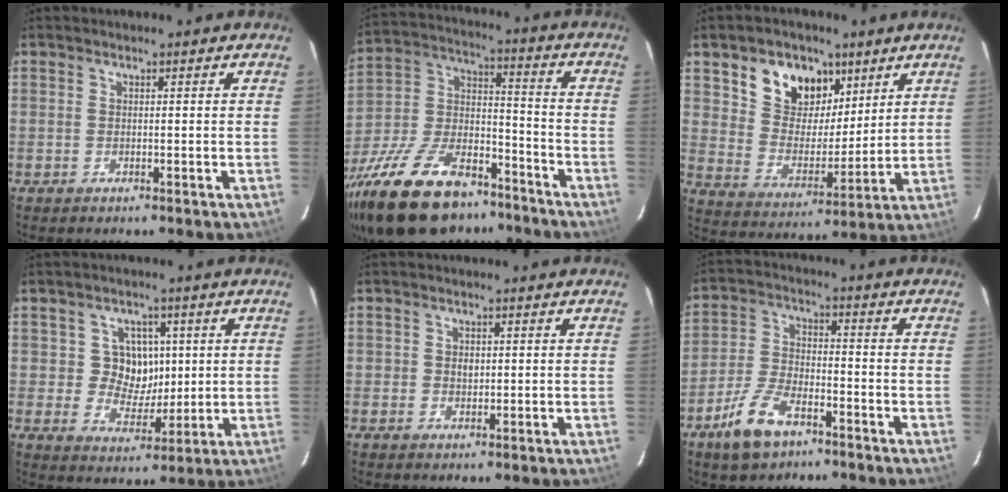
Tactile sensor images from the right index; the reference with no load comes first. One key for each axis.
{"total": 27.2, "fx": -19.2, "fy": 12.3, "fz": 14.8, "tx": -0.310, "ty": -0.005, "tz": -0.310}
{"total": 13.6, "fx": 7.4, "fy": 9.5, "fz": 6.4, "tx": -0.131, "ty": 0.021, "tz": 0.139}
{"total": 7.5, "fx": 1.3, "fy": 6.9, "fz": 2.5, "tx": -0.043, "ty": 0.001, "tz": 0.025}
{"total": 1.7, "fx": 0.2, "fy": 1.4, "fz": 0.8, "tx": -0.014, "ty": 0.002, "tz": 0.003}
{"total": 9.7, "fx": -6.3, "fy": 4.5, "fz": 5.9, "tx": -0.133, "ty": 0.001, "tz": -0.118}